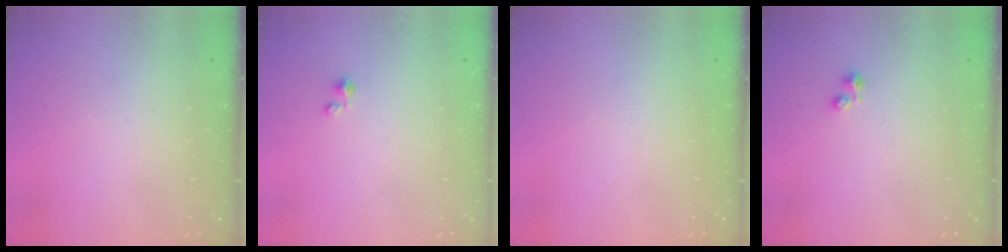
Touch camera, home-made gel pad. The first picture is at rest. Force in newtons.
{"total": 0.0}
{"total": 0.0}
{"total": 1.7, "press": 1.7, "slide": 0.5}